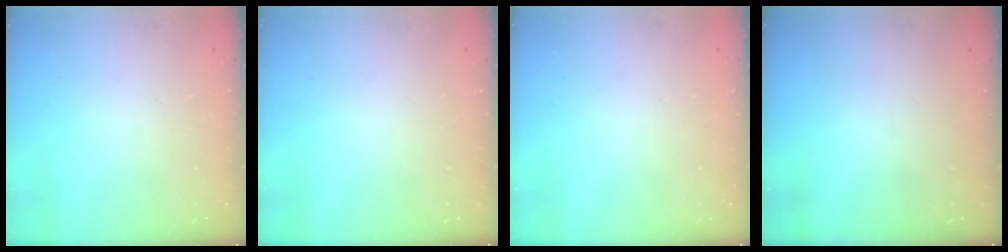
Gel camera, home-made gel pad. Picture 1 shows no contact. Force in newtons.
{"total": 0.0}
{"total": 0.0}
{"total": 0.0}